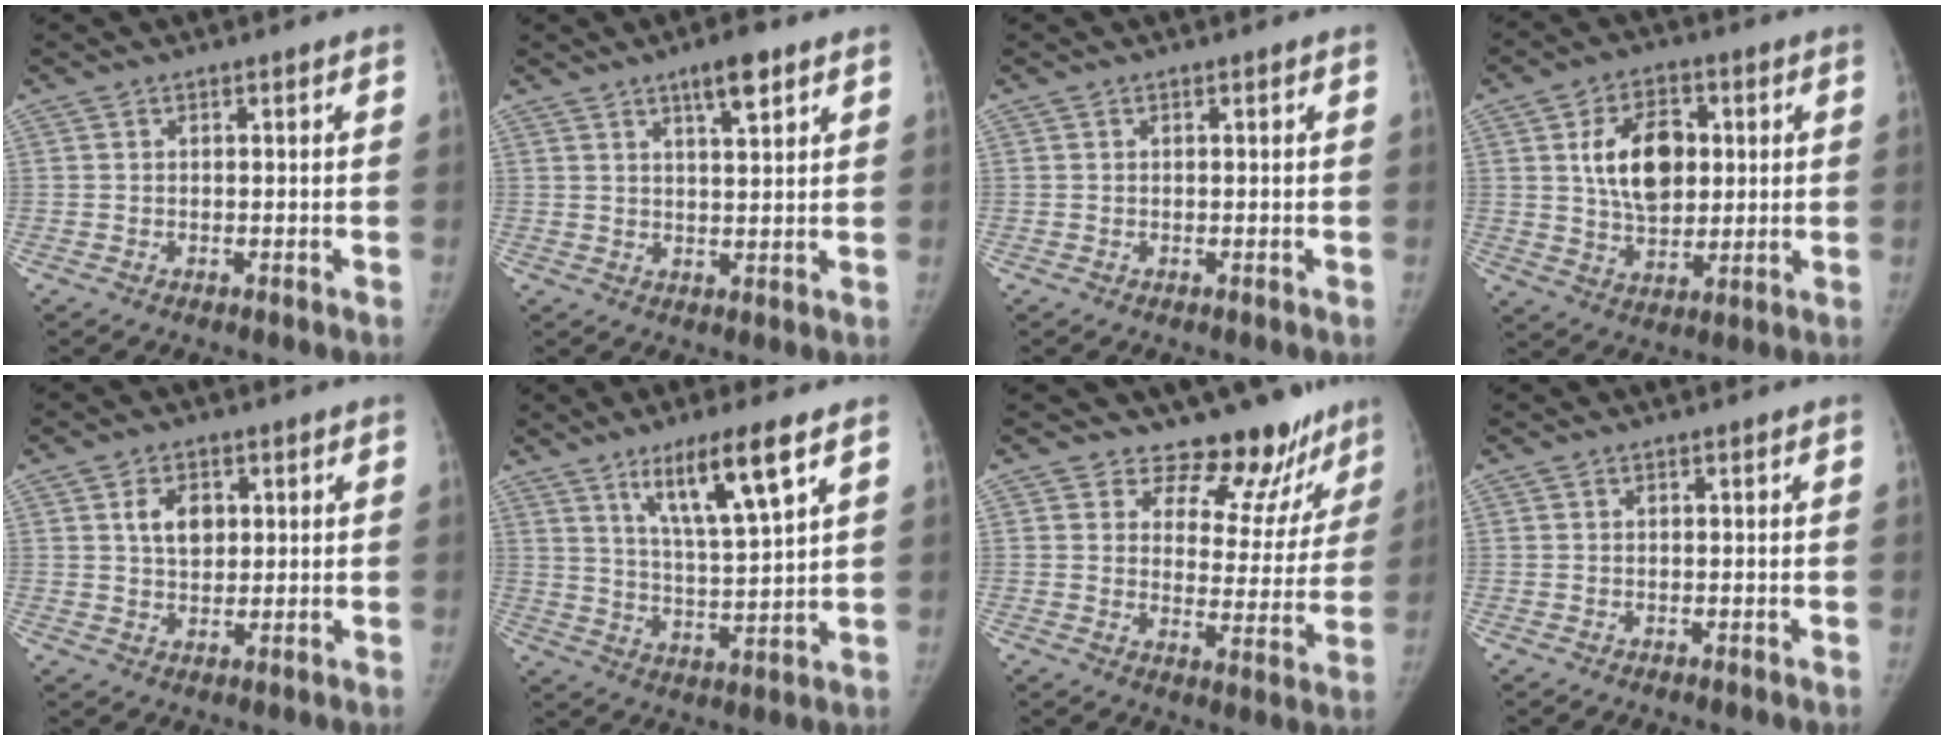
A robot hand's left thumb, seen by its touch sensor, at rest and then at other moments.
{"total": 6.2, "force": [3.8, 1.6, 4.6], "torque": [-0.063, -0.016, 0.058]}
{"total": 0.0}
{"total": 12.9, "force": [2.6, 8.6, 9.3], "torque": [-0.119, -0.005, 0.045]}
{"total": 5.7, "force": [1.7, 4.0, 3.7], "torque": [-0.039, -0.008, 0.029]}
{"total": 12.4, "force": [7.0, 1.7, 10.1], "torque": [-0.174, -0.039, 0.127]}
{"total": 13.7, "force": [12.0, 6.2, 2.5], "torque": [0.029, -0.096, 0.145]}
{"total": 0.0}